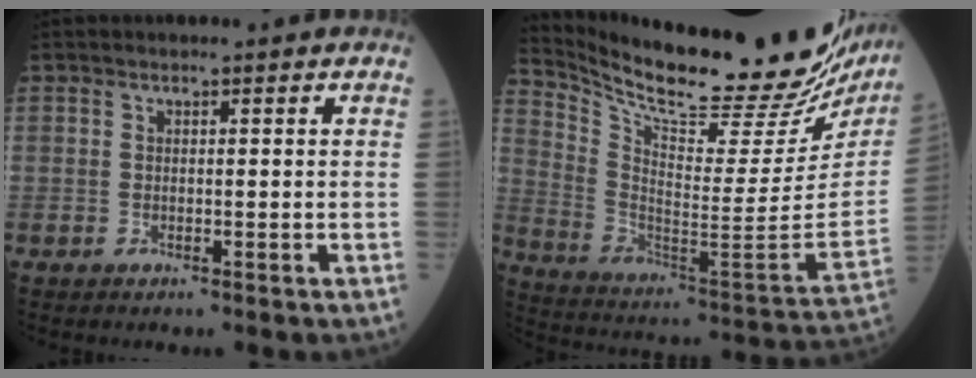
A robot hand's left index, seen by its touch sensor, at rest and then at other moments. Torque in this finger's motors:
{"motor_torque": [-0.18, -0.65, 0.14, 0.02]}